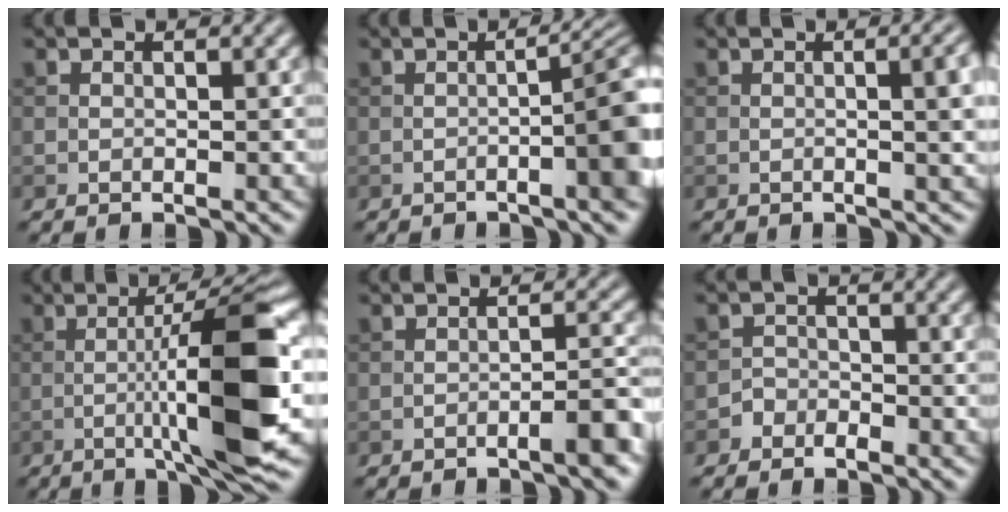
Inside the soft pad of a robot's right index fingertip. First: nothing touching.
{"total": 7.2, "force": [-1.2, 1.6, 7.0], "torque": [-0.082, 0.000, -0.016]}
{"total": 5.5, "force": [0.0, 2.2, 5.0], "torque": [-0.039, 0.009, 0.001]}
{"total": 10.9, "force": [-1.1, 1.7, 10.7], "torque": [-0.156, 0.009, -0.022]}
{"total": 3.2, "force": [-1.7, 0.6, 2.6], "torque": [-0.035, 0.013, -0.033]}
{"total": 1.3, "force": [-0.9, 0.9, 0.1], "torque": [0.002, 0.007, -0.018]}